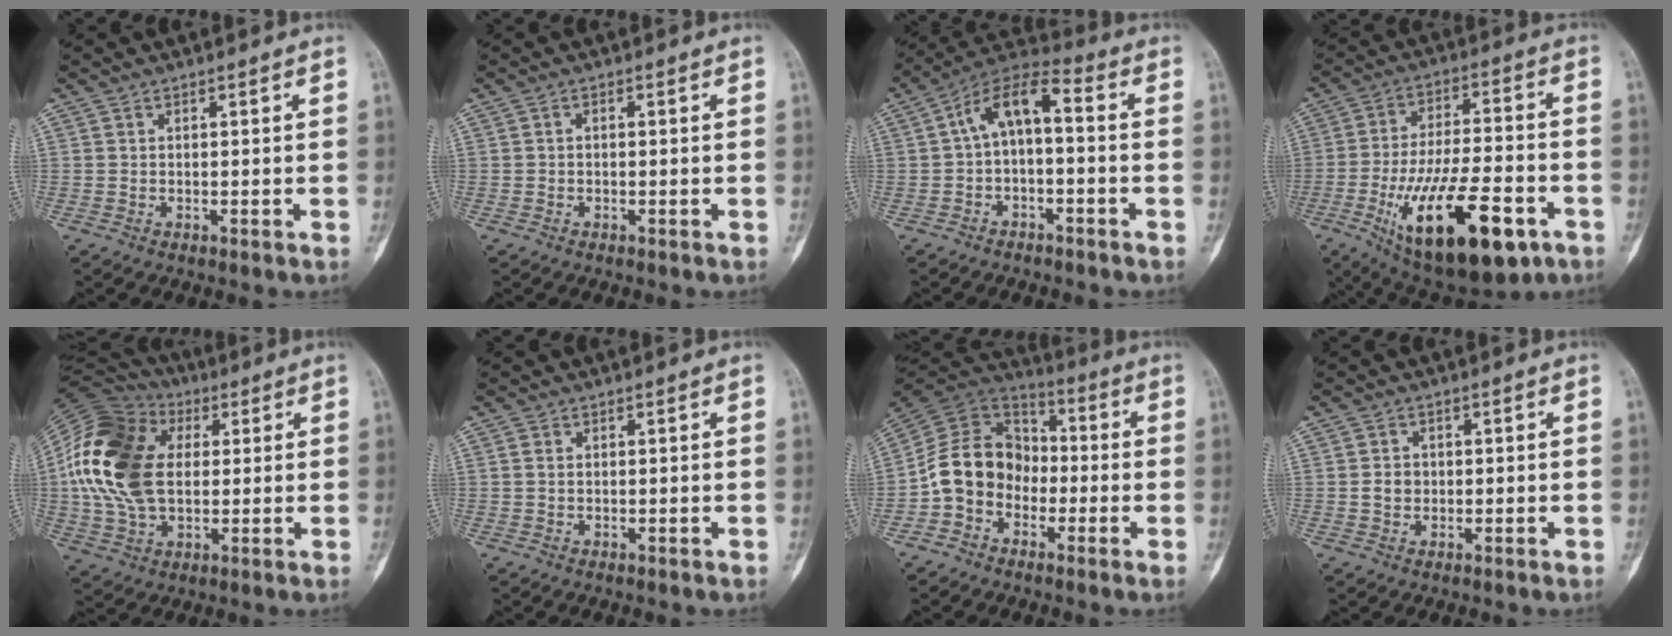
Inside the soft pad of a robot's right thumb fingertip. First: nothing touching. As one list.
[{"total": 0.5, "force": [-0.1, 0.3, 0.4], "torque": [-0.007, 0.001, -0.006]}, {"total": 9.2, "force": [-0.5, 4.3, 8.0], "torque": [-0.140, 0.052, -0.017]}, {"total": 22.9, "force": [-9.4, 9.0, 18.8], "torque": [-0.312, 0.026, -0.137]}, {"total": 21.5, "force": [2.8, 14.3, 15.8], "torque": [-0.318, 0.011, 0.048]}, {"total": 0.8, "force": [0.2, 0.6, 0.5], "torque": [-0.008, 0.001, 0.002]}, {"total": 13.1, "force": [-3.3, 10.7, 6.9], "torque": [-0.107, 0.055, -0.075]}, {"total": 2.6, "force": [-0.1, 2.2, 1.3], "torque": [-0.014, 0.006, -0.002]}]